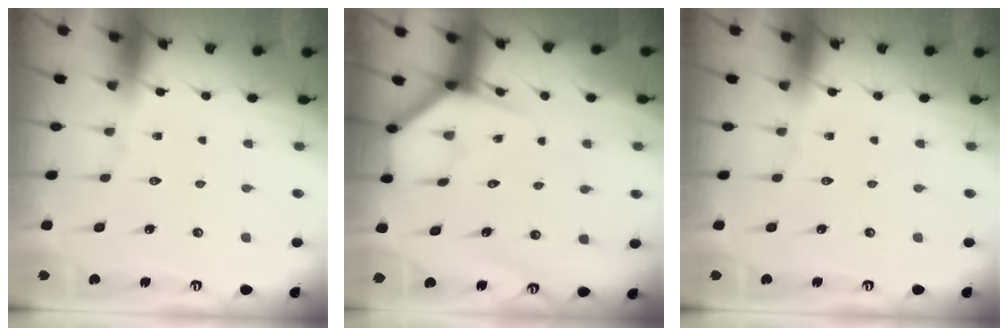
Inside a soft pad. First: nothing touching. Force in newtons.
{"total": 3.9, "press": 3.9, "slide": 0.2}
{"total": 0.0}